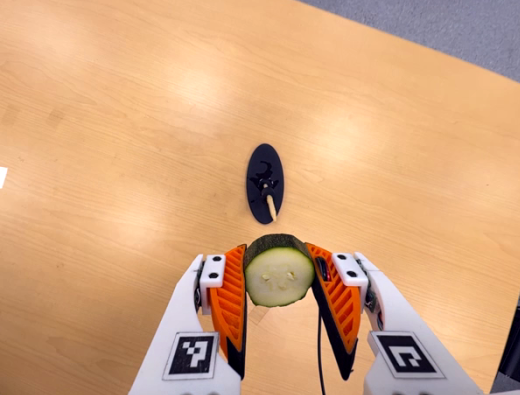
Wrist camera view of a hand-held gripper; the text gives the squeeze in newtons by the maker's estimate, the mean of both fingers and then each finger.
{"total": 11.4, "left": 10.8, "right": 11.9}